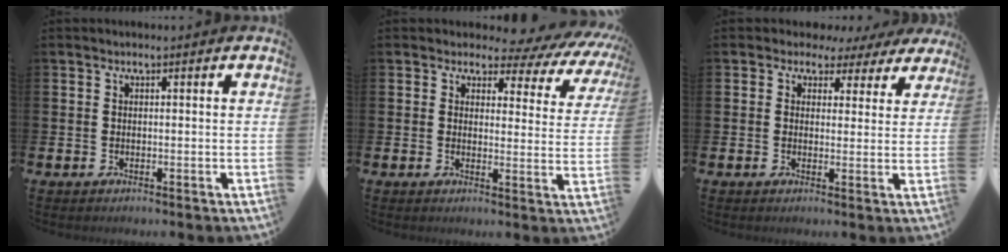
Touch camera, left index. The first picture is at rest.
{"total": 3.7, "force": [2.9, 2.2, 1.0], "torque": [-0.015, -0.035, 0.036]}
{"total": 2.6, "force": [1.5, 2.2, 0.1], "torque": [-0.002, -0.011, 0.016]}